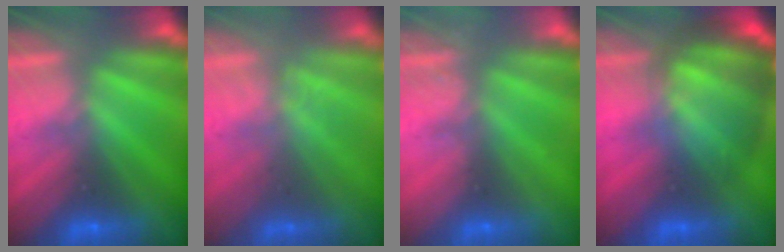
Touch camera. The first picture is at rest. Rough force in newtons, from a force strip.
{"total": 1.7}
{"total": 2.2}
{"total": 6.9}